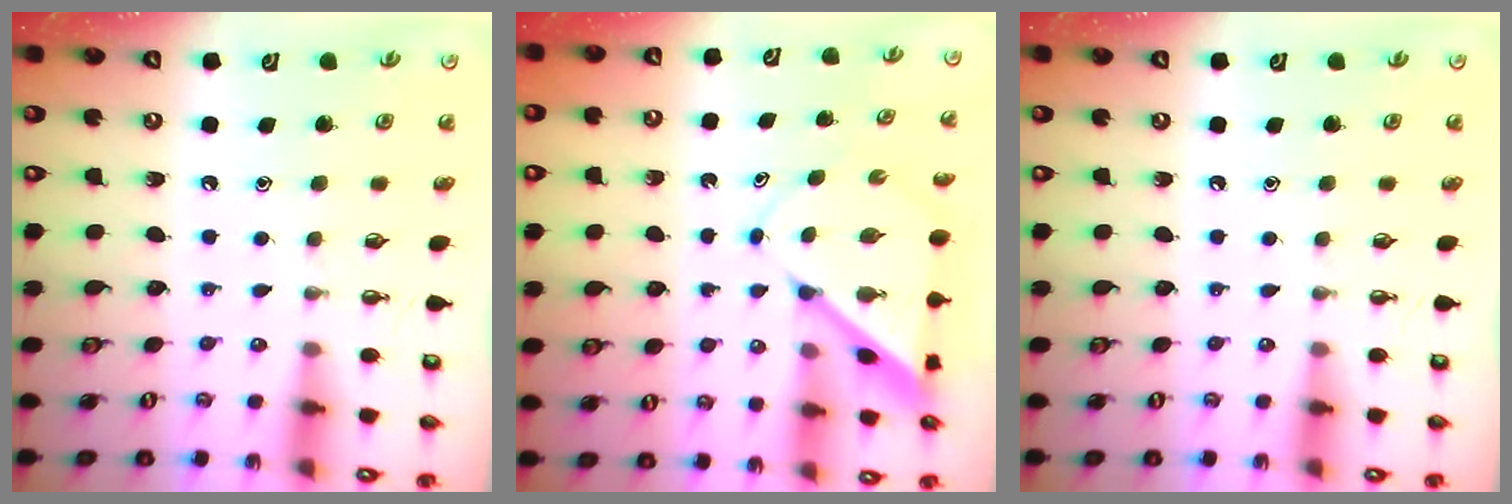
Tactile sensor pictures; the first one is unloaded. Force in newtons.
{"total": 6.1, "press": 6.0, "slide": 0.6}
{"total": 0.0}